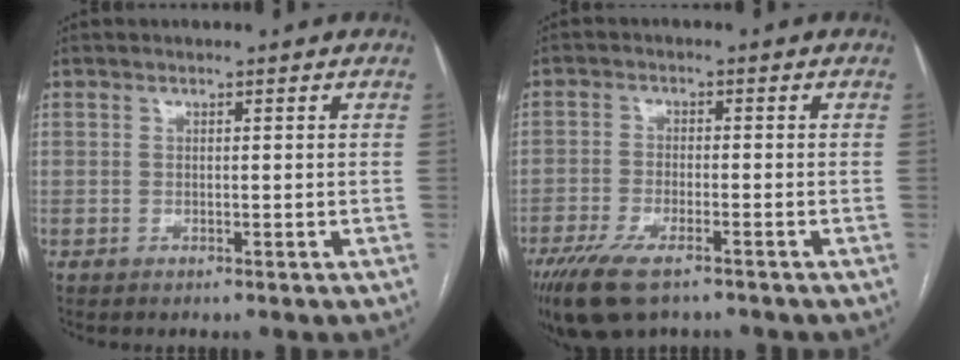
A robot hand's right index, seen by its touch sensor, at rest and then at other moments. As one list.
[{"total": 9.3, "force": [-6.5, 2.8, 6.0], "torque": [-0.109, -0.018, -0.112]}]